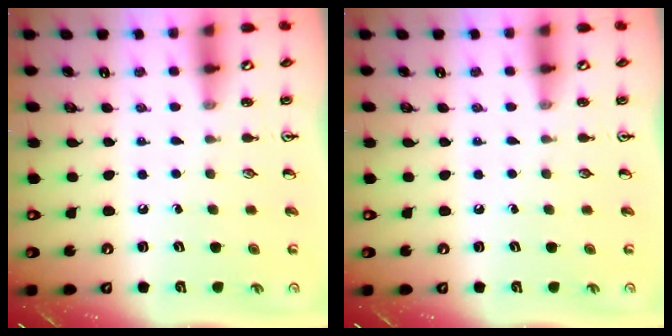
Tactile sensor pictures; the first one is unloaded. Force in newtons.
{"total": 0.0}